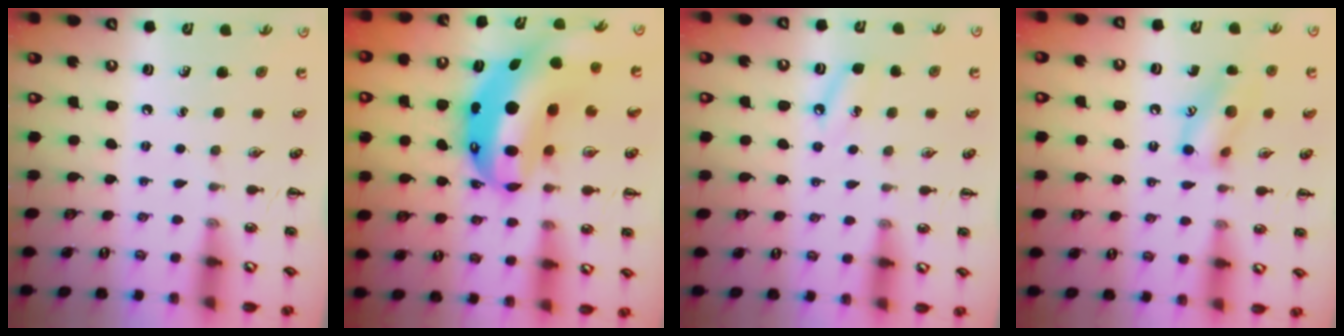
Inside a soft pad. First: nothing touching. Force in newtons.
{"total": 14.6, "press": 14.1, "slide": 3.8}
{"total": 4.3, "press": 4.0, "slide": 1.6}
{"total": 12.7, "press": 12.6, "slide": 1.4}